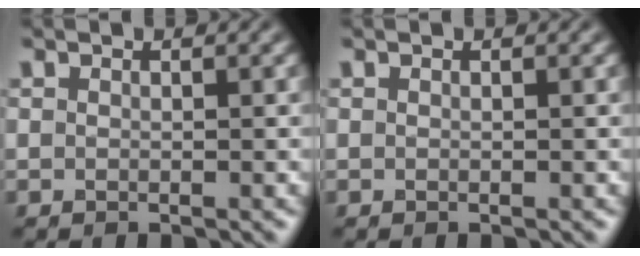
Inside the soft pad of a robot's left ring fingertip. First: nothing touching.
{"total": 0.0}